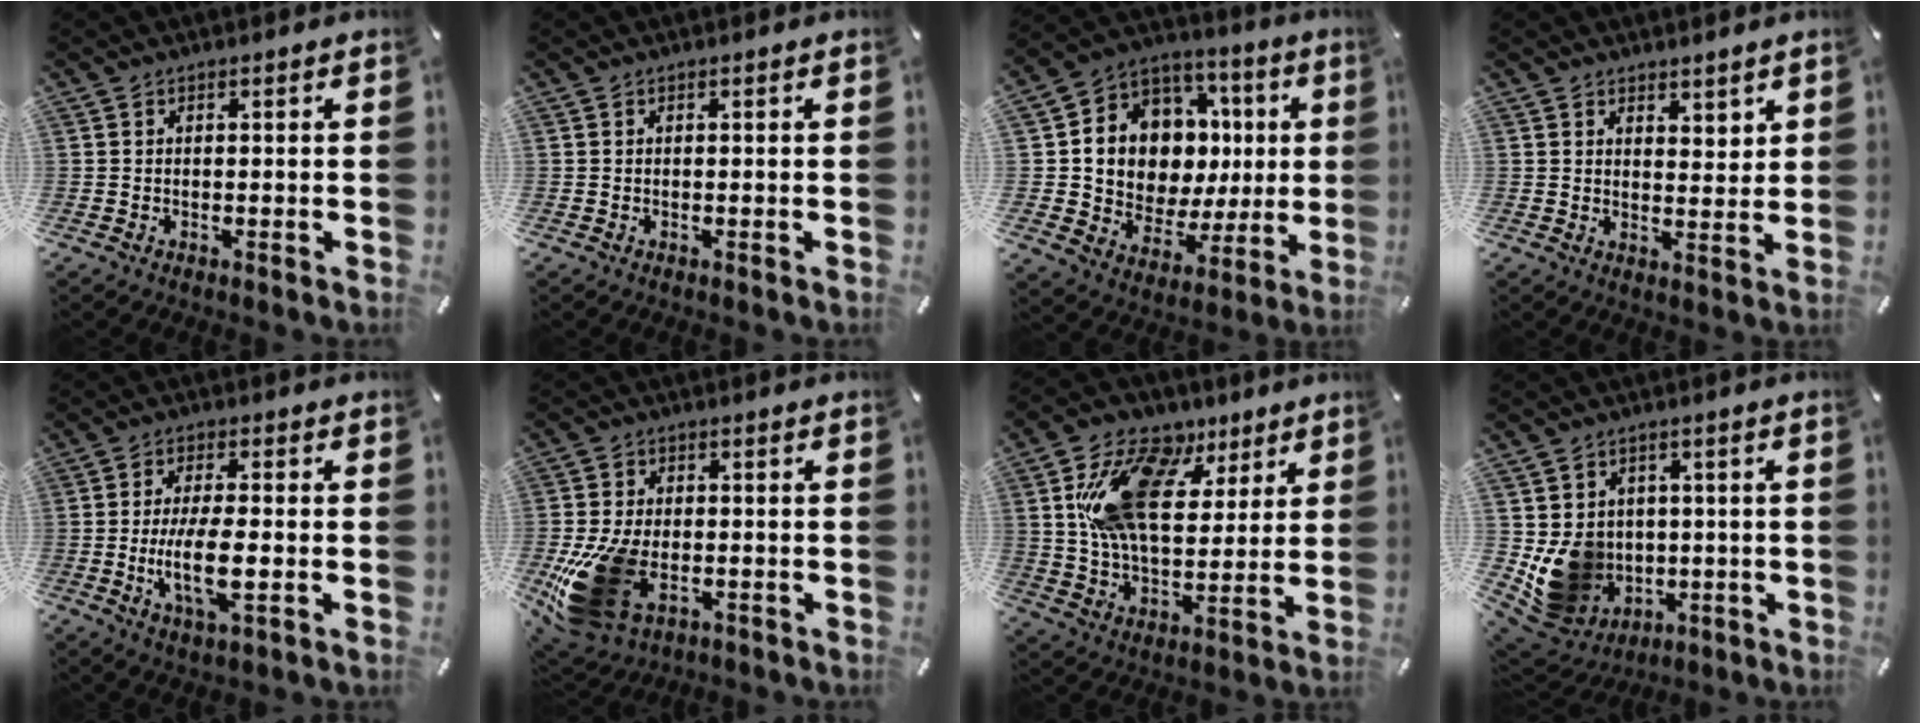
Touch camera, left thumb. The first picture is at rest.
{"total": 0.0}
{"total": 11.7, "force": [1.9, 10.7, 4.4], "torque": [-0.072, -0.036, 0.046]}
{"total": 3.9, "force": [3.2, 2.1, 0.0], "torque": [0.015, -0.024, 0.057]}
{"total": 10.1, "force": [-1.6, 3.6, 9.3], "torque": [-0.192, -0.013, -0.029]}
{"total": 17.2, "force": [-4.9, 11.0, 12.3], "torque": [-0.262, 0.005, -0.076]}
{"total": 20.9, "force": [7.6, 13.5, 14.1], "torque": [-0.256, -0.002, 0.135]}
{"total": 11.9, "force": [-0.4, 11.2, 3.9], "torque": [-0.089, -0.013, 0.006]}